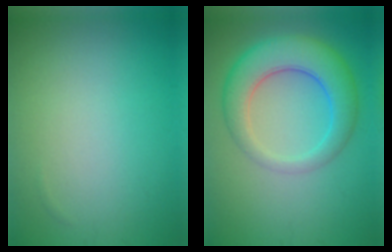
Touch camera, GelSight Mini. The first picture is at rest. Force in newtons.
{"total": 6.6, "press": 6.6, "slide": 0.3}